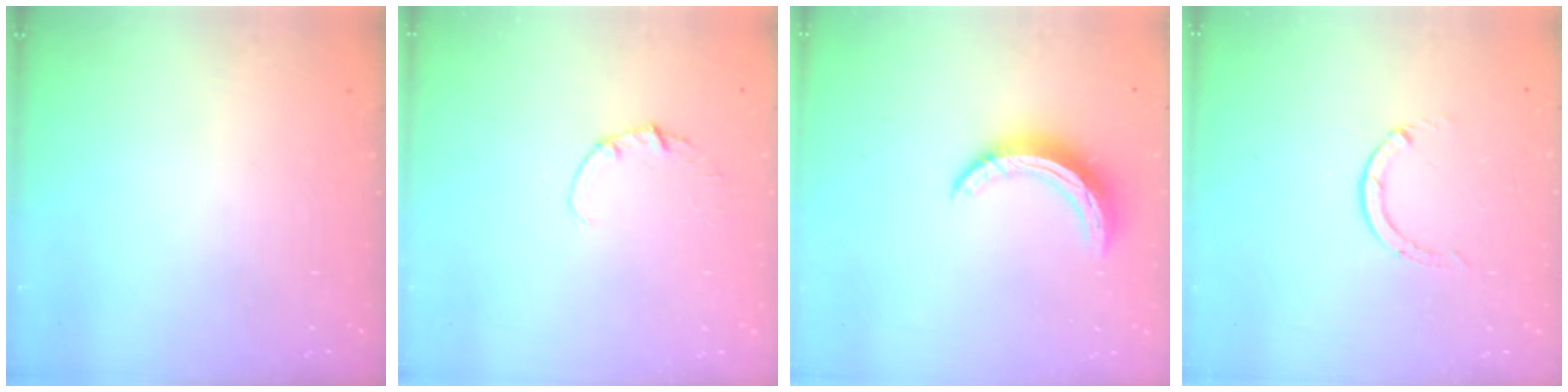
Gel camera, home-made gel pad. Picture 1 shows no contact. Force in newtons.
{"total": 1.1, "press": 1.1, "slide": 0.1}
{"total": 10.1, "press": 10.1, "slide": 0.5}
{"total": 0.0}